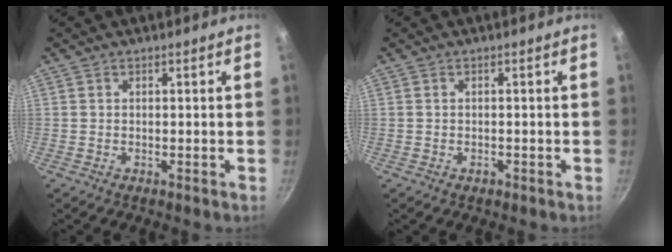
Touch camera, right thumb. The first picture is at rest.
{"total": 0.7, "force": [-0.4, 0.4, 0.3], "torque": [-0.005, 0.001, -0.004]}